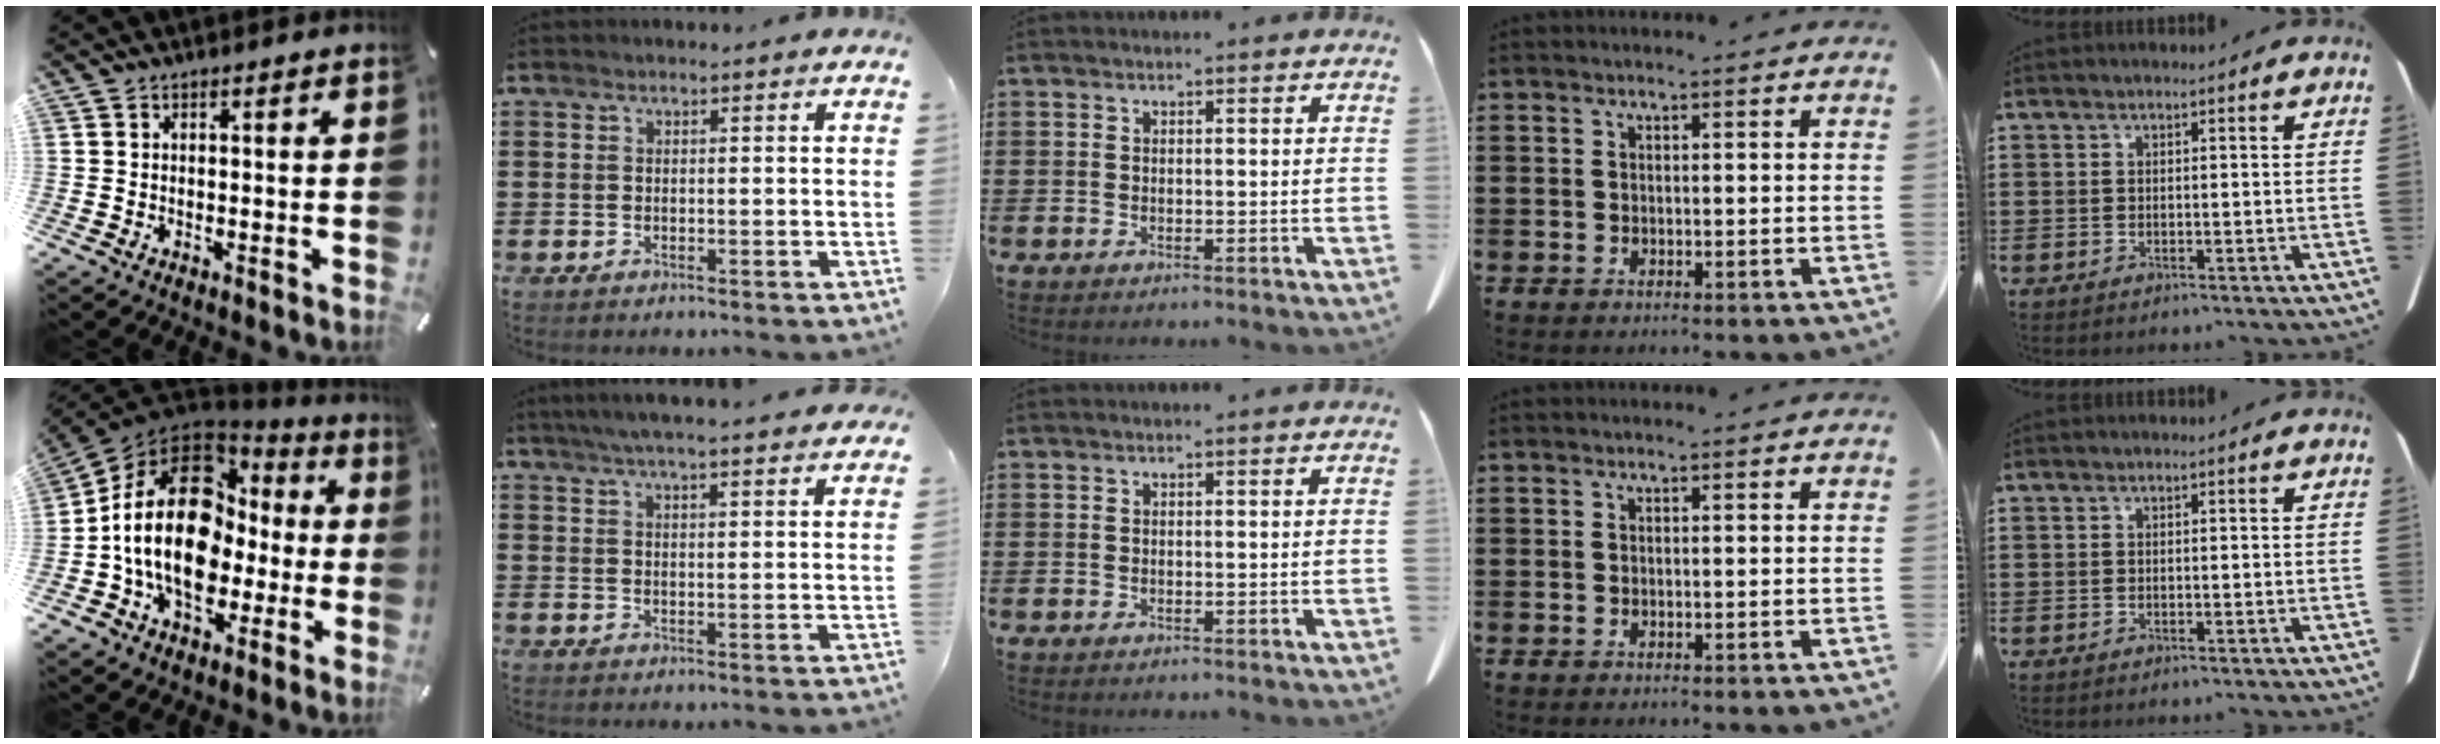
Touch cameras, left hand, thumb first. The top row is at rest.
{"thumb": {"total": 22.1, "force": [-0.6, 16.0, 15.2], "torque": [-0.298, 0.008, -0.009]}, "index": {"total": 4.9, "force": [4.5, -0.2, 1.9], "torque": [-0.049, -0.014, 0.080]}}